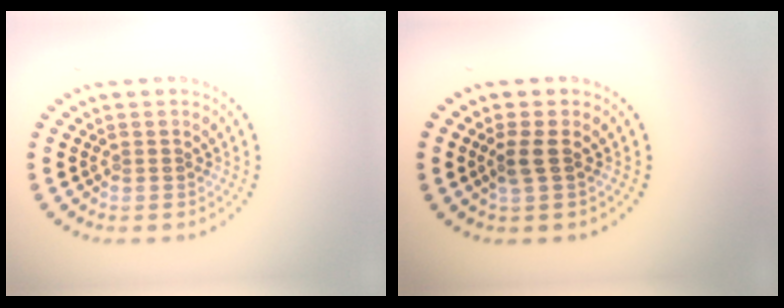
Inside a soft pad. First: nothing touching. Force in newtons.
{"total": 1.5, "press": 1.3, "slide": 0.8}